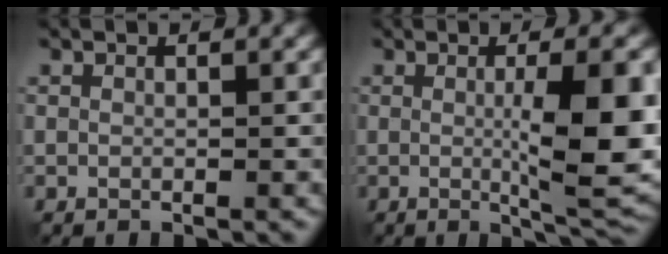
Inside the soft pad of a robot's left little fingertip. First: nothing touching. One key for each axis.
{"total": 8.7, "fx": -0.1, "fy": 2.0, "fz": 8.5, "tx": -0.114, "ty": -0.007, "tz": 0.002}